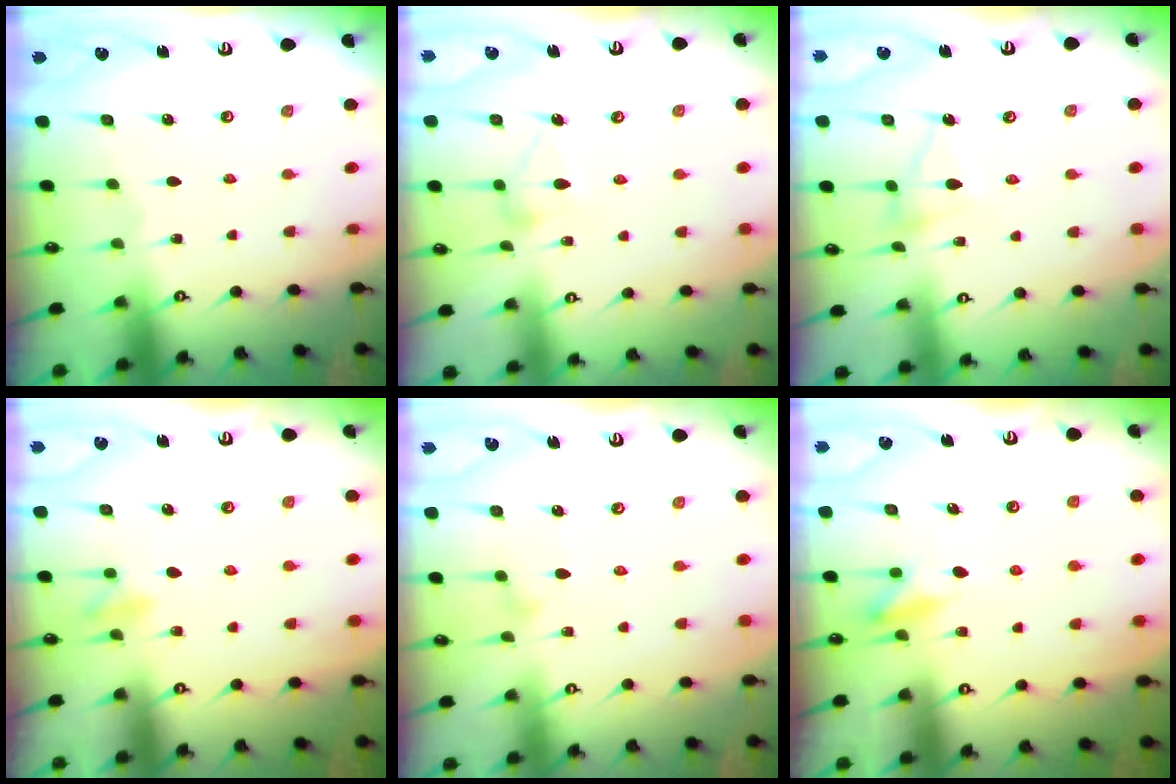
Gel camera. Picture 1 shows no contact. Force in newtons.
{"total": 11.8, "press": 11.8, "slide": 0.5}
{"total": 7.1, "press": 7.1, "slide": 0.6}
{"total": 6.8, "press": 6.7, "slide": 1.0}
{"total": 7.5, "press": 7.5, "slide": 0.4}
{"total": 7.5, "press": 7.4, "slide": 0.9}